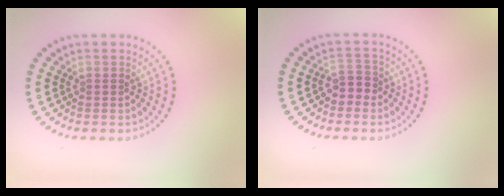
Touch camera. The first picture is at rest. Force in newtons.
{"total": 1.9, "press": 1.7, "slide": 0.9}